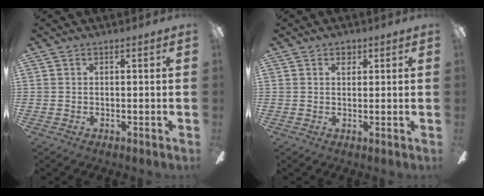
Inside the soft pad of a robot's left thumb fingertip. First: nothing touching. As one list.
[{"total": 1.9, "force": [1.1, 1.3, 0.8], "torque": [0.006, -0.007, 0.014]}]